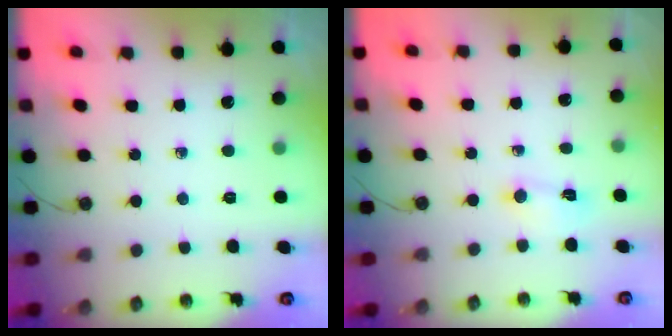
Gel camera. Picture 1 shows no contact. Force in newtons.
{"total": 3.6, "press": 3.6, "slide": 0.5}